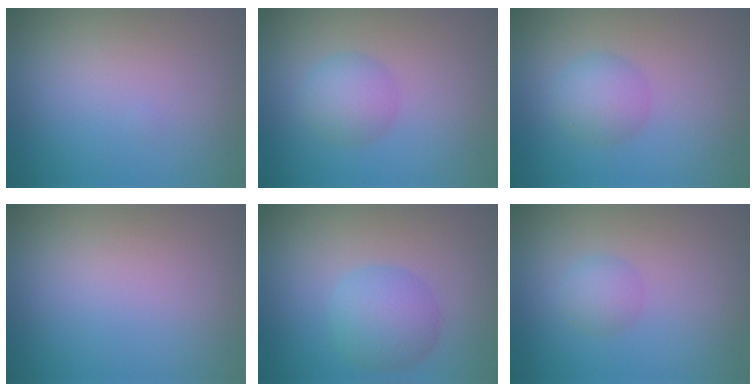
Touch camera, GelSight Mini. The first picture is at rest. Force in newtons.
{"total": 2.7, "press": 2.7, "slide": 0.1}
{"total": 2.7, "press": 2.7, "slide": 0.1}
{"total": 0.0}
{"total": 4.0, "press": 4.0, "slide": 0.2}
{"total": 1.7, "press": 1.7, "slide": 0.0}